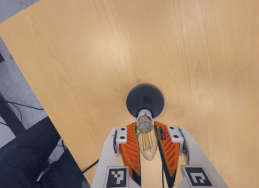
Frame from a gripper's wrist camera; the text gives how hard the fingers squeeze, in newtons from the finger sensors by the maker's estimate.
{"total": 19.6, "left": 19.5, "right": 19.7}